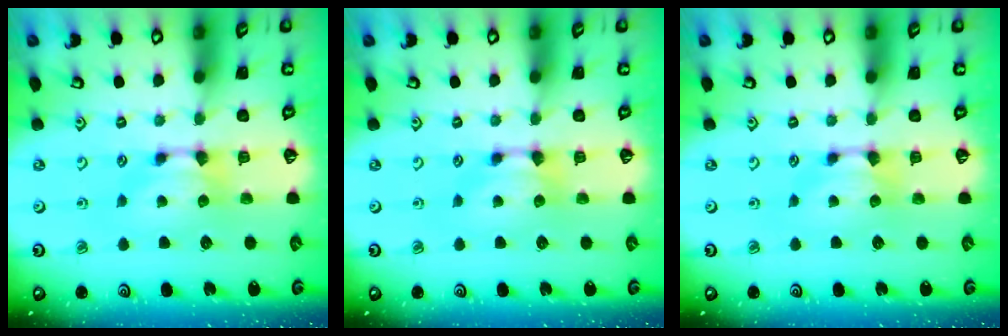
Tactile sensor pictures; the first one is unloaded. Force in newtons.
{"total": 0.0}
{"total": 0.0}